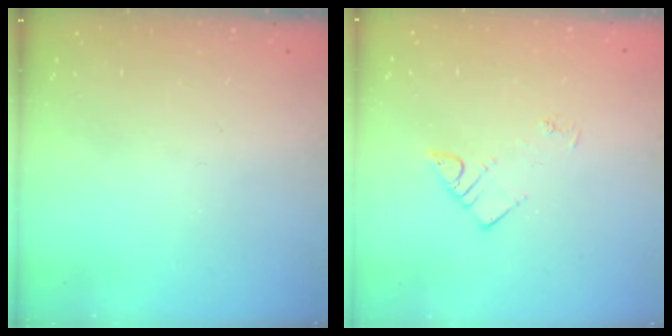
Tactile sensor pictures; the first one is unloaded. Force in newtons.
{"total": 3.7, "press": 3.6, "slide": 0.4}